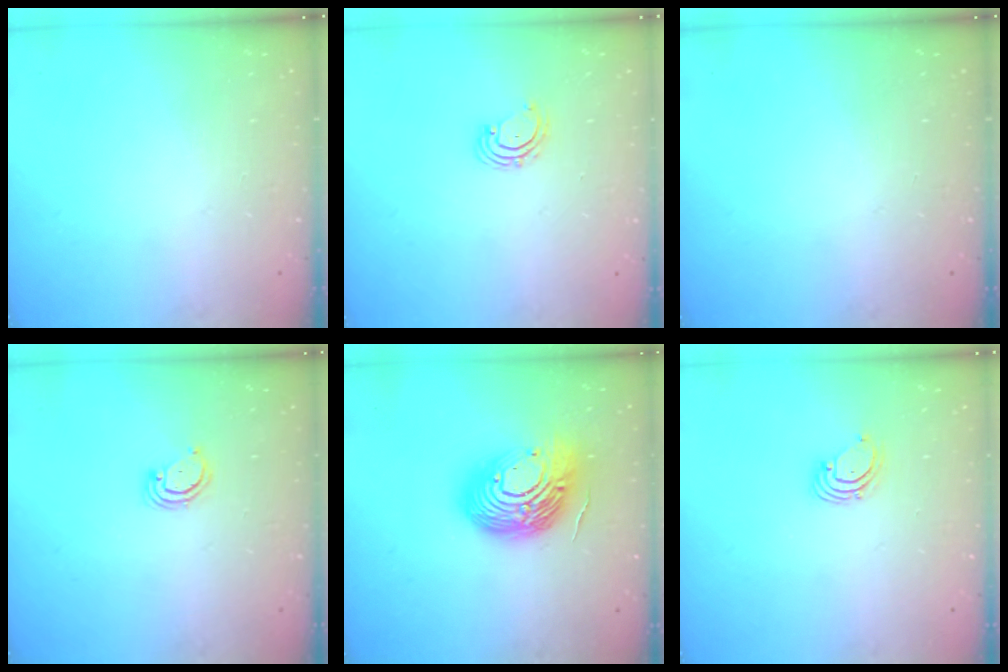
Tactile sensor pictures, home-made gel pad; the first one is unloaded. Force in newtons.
{"total": 2.5, "press": 2.4, "slide": 0.4}
{"total": 0.0}
{"total": 2.9, "press": 2.9, "slide": 0.2}
{"total": 20.0, "press": 20.0, "slide": 1.6}
{"total": 1.6, "press": 1.6, "slide": 0.1}